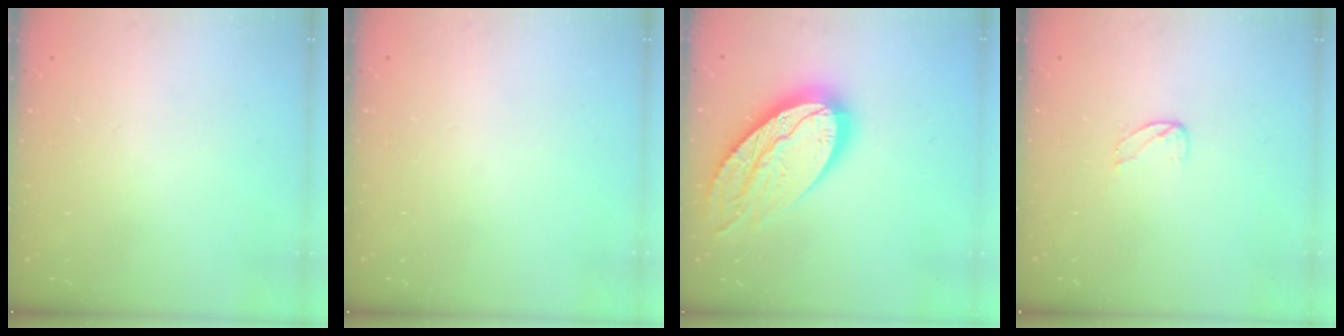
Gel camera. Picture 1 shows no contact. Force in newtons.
{"total": 0.0}
{"total": 18.1, "press": 18.1, "slide": 1.2}
{"total": 3.9, "press": 3.9, "slide": 0.2}